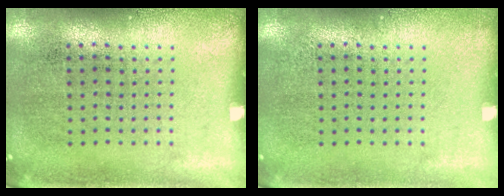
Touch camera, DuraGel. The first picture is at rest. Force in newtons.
{"total": 0.0}